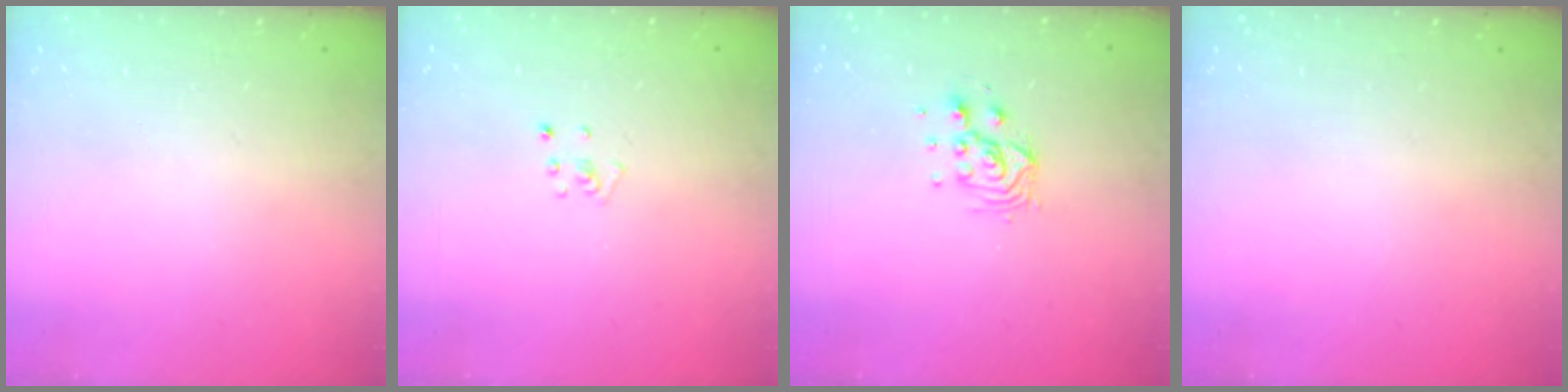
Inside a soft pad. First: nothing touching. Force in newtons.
{"total": 2.2, "press": 2.2, "slide": 0.2}
{"total": 5.9, "press": 5.9, "slide": 0.4}
{"total": 0.0}